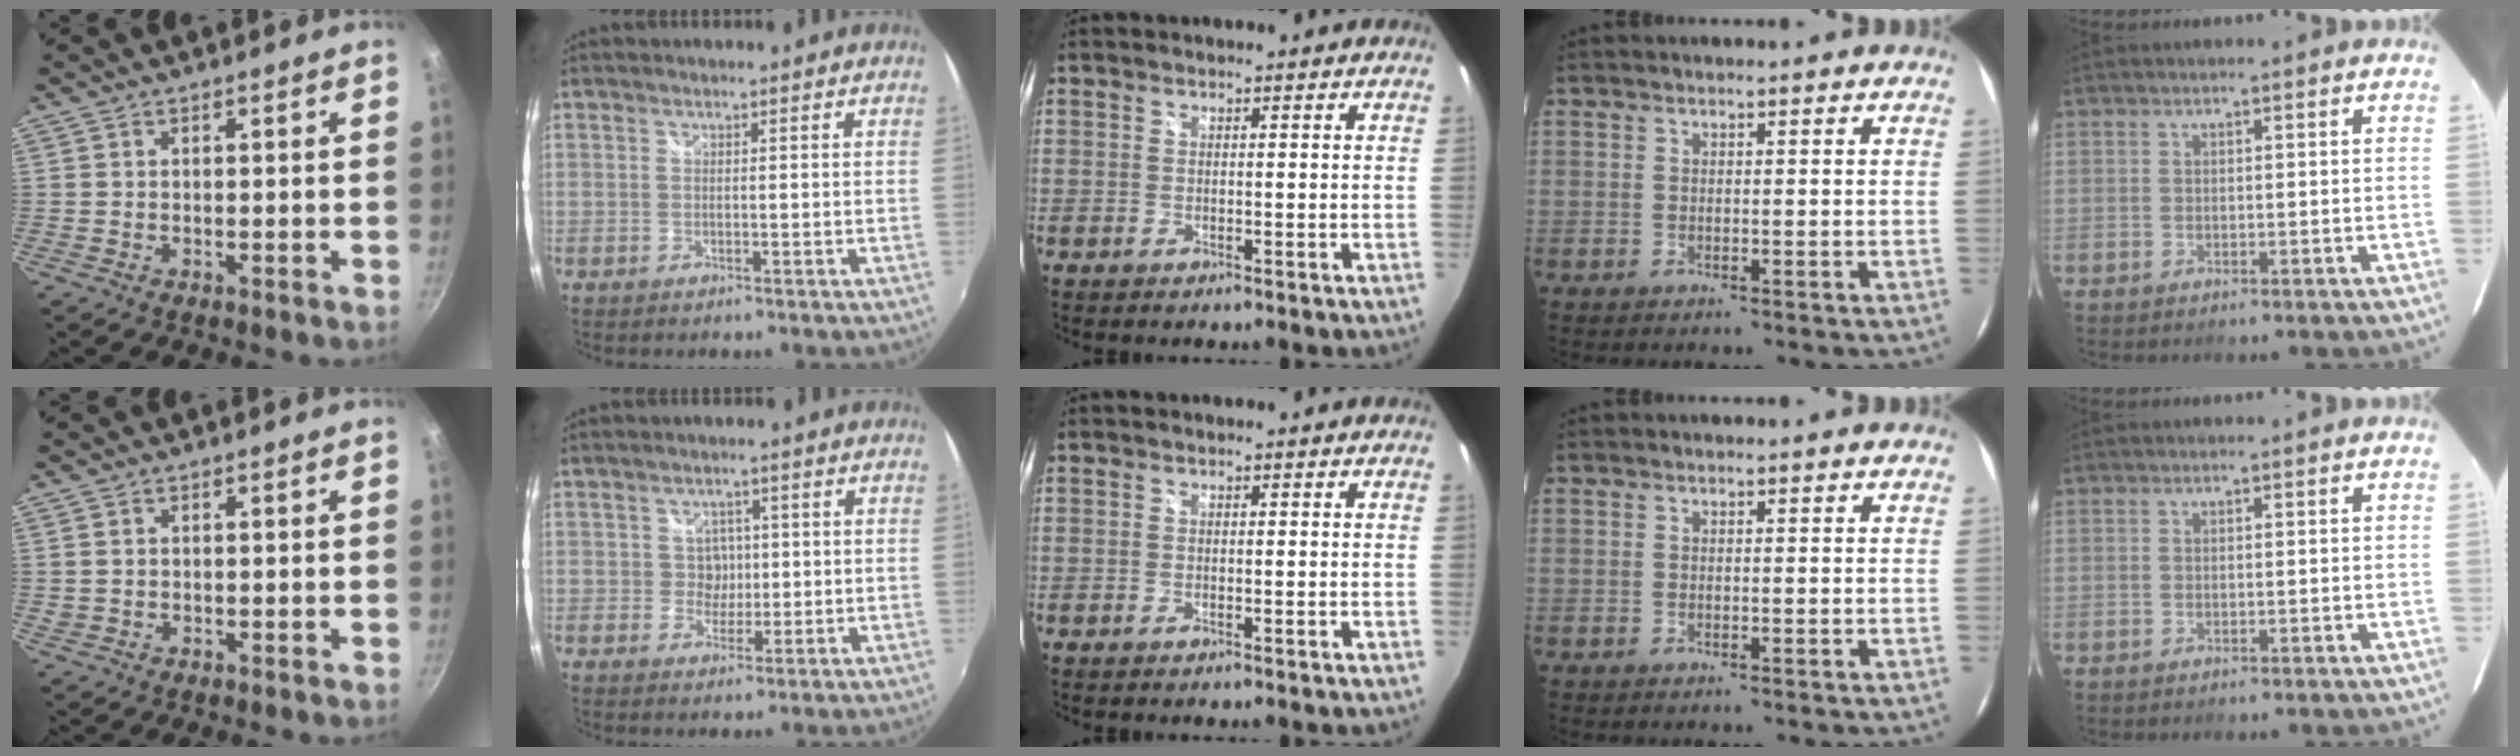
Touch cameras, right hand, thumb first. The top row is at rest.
{"thumb": {"total": 0.6, "force": [0.1, 0.6, 0.0], "torque": [0.002, 0.000, 0.005]}, "index": {"total": 2.9, "force": [0.0, 2.9, 0.3], "torque": [-0.003, 0.011, 0.001]}}